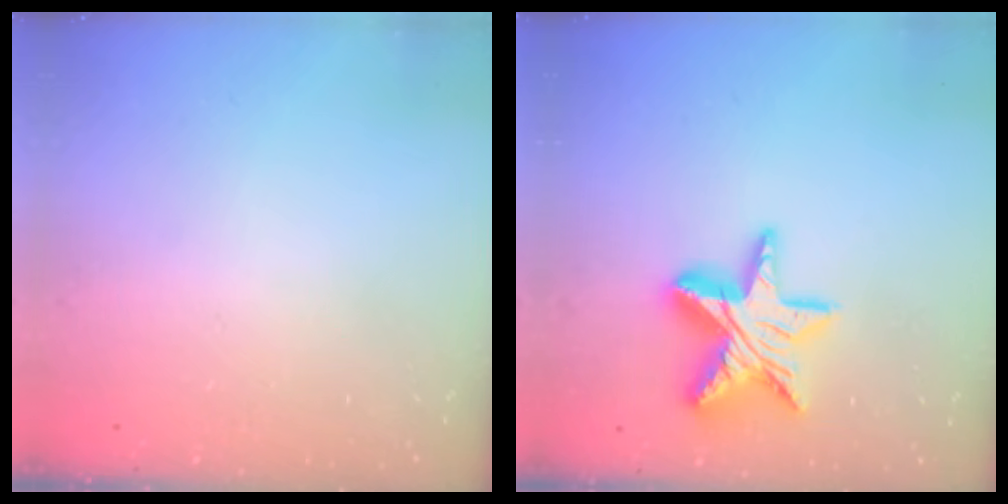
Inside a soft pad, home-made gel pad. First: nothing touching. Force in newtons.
{"total": 15.5, "press": 15.4, "slide": 1.1}